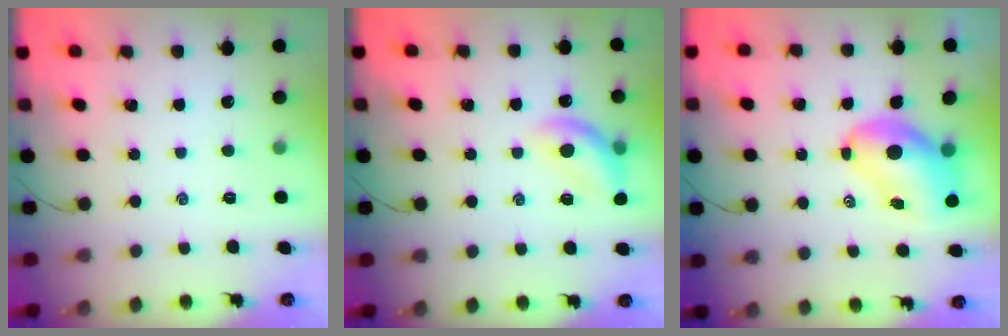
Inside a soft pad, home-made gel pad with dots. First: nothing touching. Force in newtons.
{"total": 13.2, "press": 13.0, "slide": 2.6}
{"total": 10.0, "press": 9.5, "slide": 3.1}